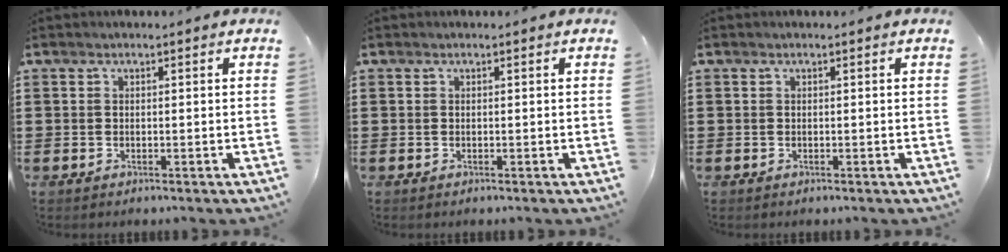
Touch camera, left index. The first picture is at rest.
{"total": 0.0}
{"total": 0.0}